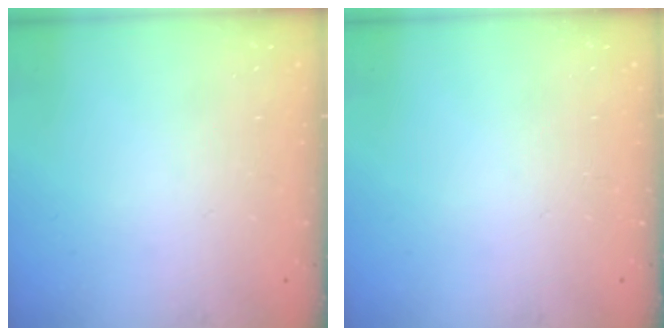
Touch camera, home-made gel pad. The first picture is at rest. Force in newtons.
{"total": 0.0}